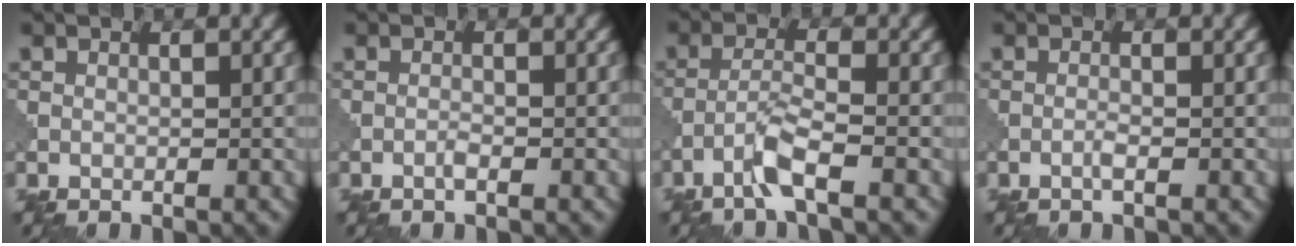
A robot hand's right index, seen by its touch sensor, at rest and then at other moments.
{"total": 0.7, "force": [-0.5, 0.1, 0.6], "torque": [-0.012, 0.001, -0.011]}
{"total": 3.0, "force": [-1.9, 0.1, 2.3], "torque": [-0.048, 0.008, -0.048]}
{"total": 0.8, "force": [-0.4, 0.0, 0.7], "torque": [-0.015, 0.002, -0.011]}